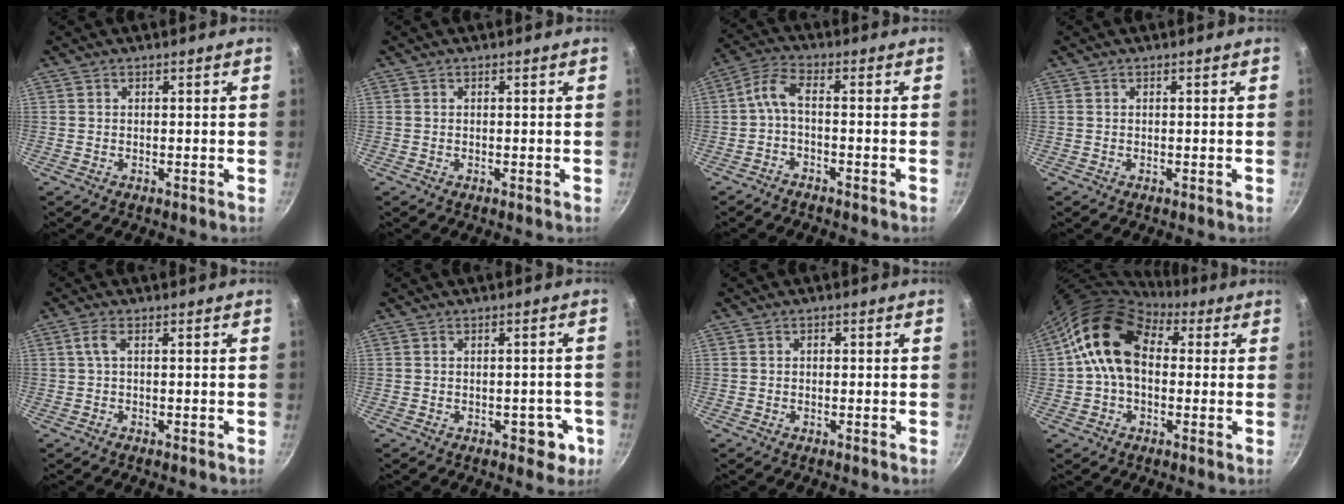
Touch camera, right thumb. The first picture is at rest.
{"total": 0.0}
{"total": 4.5, "force": [-1.8, 1.4, 3.9], "torque": [-0.102, 0.029, -0.042]}
{"total": 0.0}
{"total": 2.1, "force": [-0.1, 0.6, 2.1], "torque": [-0.053, 0.005, -0.002]}
{"total": 4.5, "force": [-1.7, 3.0, 2.9], "torque": [-0.005, 0.020, -0.010]}
{"total": 0.9, "force": [0.0, 0.8, 0.5], "torque": [-0.007, 0.005, -0.002]}
{"total": 13.3, "force": [2.3, 9.4, 9.1], "torque": [-0.128, 0.019, 0.022]}